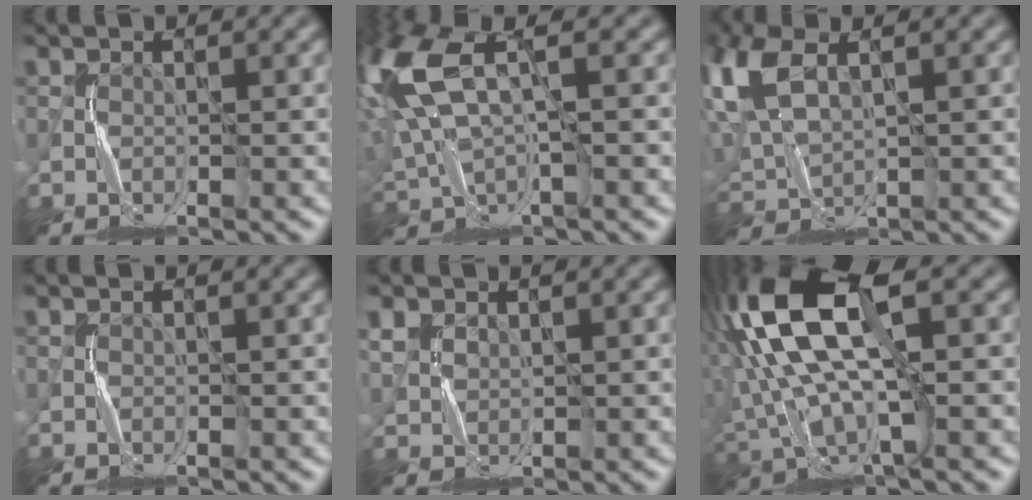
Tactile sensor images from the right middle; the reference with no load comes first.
{"total": 8.8, "force": [2.8, 4.2, 7.2], "torque": [-0.188, 0.010, 0.053]}
{"total": 6.9, "force": [3.2, 3.8, 4.9], "torque": [-0.146, 0.012, 0.064]}
{"total": 0.0}
{"total": 1.6, "force": [1.3, 0.9, 0.0], "torque": [0.002, 0.002, 0.030]}
{"total": 12.9, "force": [2.2, 5.7, 11.4], "torque": [-0.241, 0.013, 0.040]}